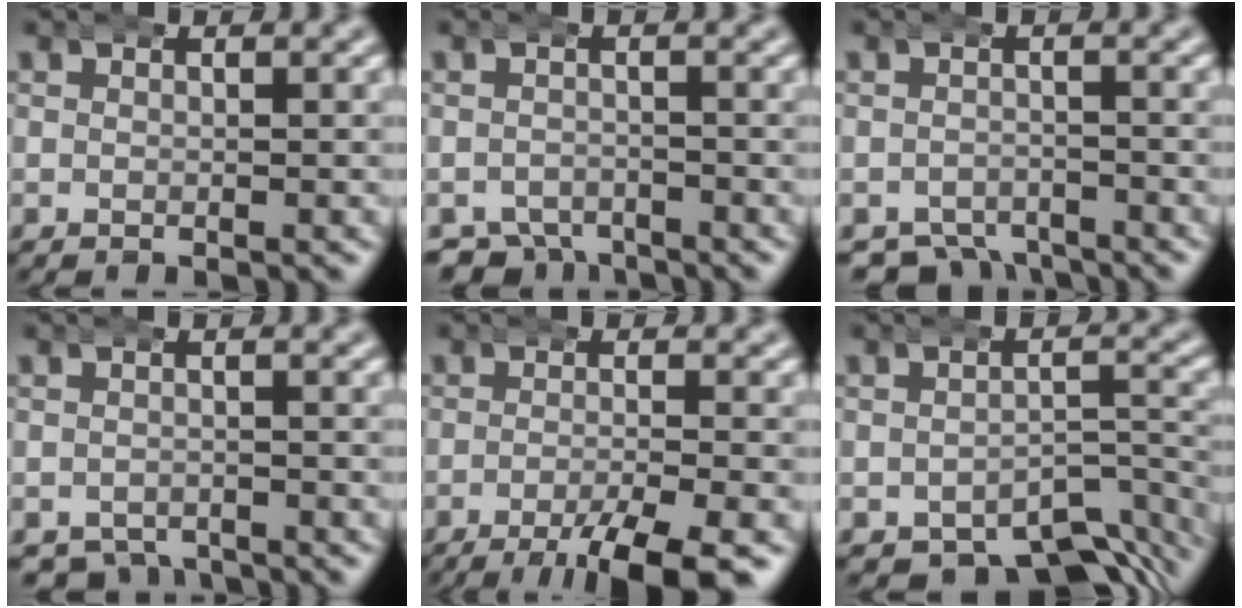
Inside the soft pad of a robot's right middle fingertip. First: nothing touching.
{"total": 4.4, "force": [-3.7, 2.3, 0.8], "torque": [-0.014, -0.023, -0.054]}
{"total": 5.4, "force": [-4.6, 2.6, 1.2], "torque": [-0.010, -0.024, -0.068]}
{"total": 3.8, "force": [-3.3, 1.6, 0.7], "torque": [-0.009, -0.020, -0.045]}
{"total": 7.1, "force": [-4.9, 1.6, 4.9], "torque": [-0.064, -0.016, -0.070]}
{"total": 9.6, "force": [-7.7, 3.9, 4.2], "torque": [-0.026, -0.012, -0.110]}